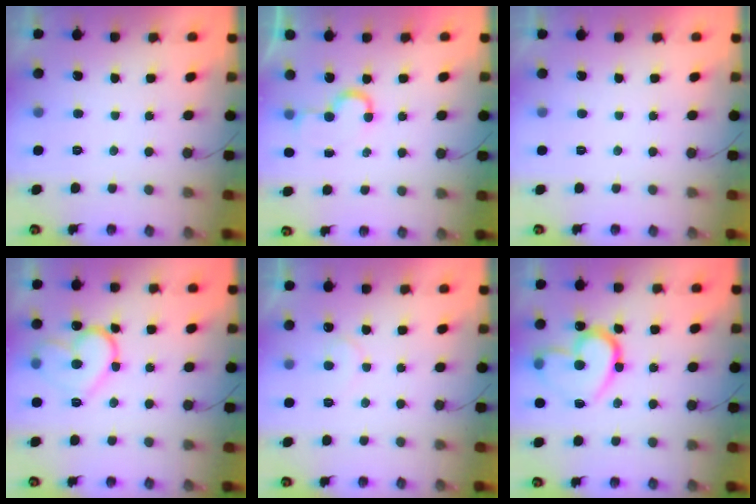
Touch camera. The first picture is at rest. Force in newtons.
{"total": 4.3, "press": 4.3, "slide": 0.3}
{"total": 1.7, "press": 1.7, "slide": 0.0}
{"total": 14.0, "press": 13.9, "slide": 1.5}
{"total": 5.8, "press": 5.8, "slide": 0.3}
{"total": 16.3, "press": 16.2, "slide": 2.2}